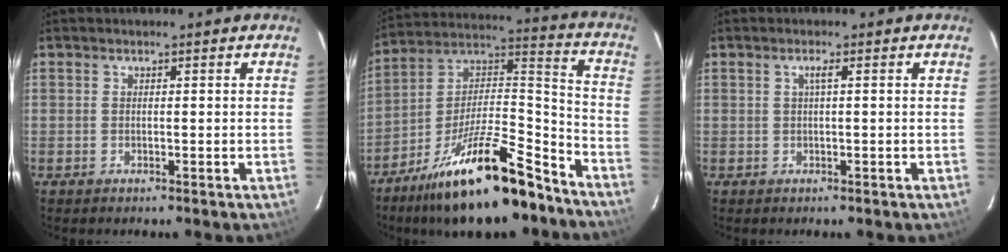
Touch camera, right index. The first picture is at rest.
{"total": 21.6, "force": [-15.9, 5.2, 13.7], "torque": [-0.232, 0.015, -0.259]}
{"total": 1.1, "force": [0.2, -0.2, 1.0], "torque": [-0.018, 0.003, 0.002]}